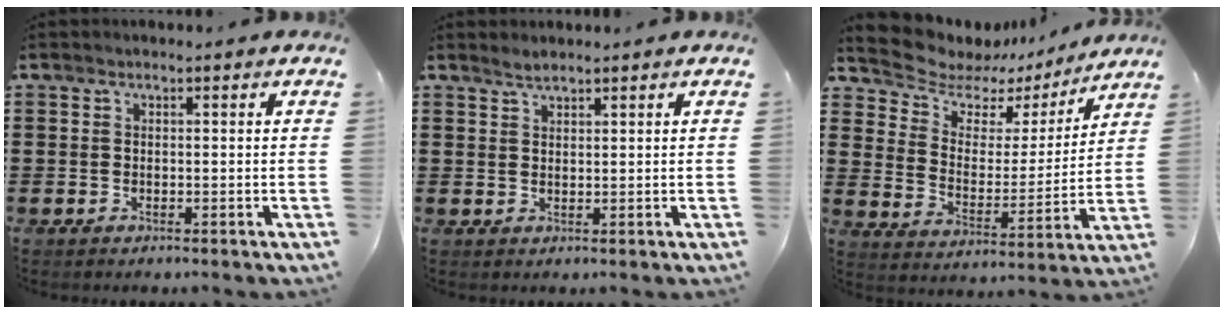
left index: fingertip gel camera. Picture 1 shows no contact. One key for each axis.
{"total": 1.4, "fx": 1.3, "fy": 0.2, "fz": 0.6, "tx": -0.014, "ty": 0.001, "tz": 0.024}
{"total": 6.8, "fx": 5.6, "fy": 3.7, "fz": 1.2, "tx": -0.064, "ty": -0.030, "tz": 0.098}